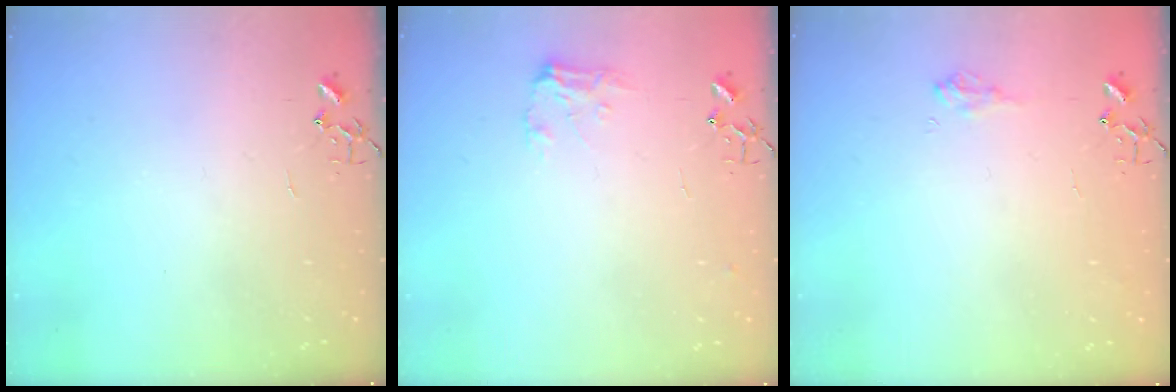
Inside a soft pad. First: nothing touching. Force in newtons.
{"total": 7.9, "press": 7.9, "slide": 0.5}
{"total": 7.4, "press": 7.4, "slide": 0.9}